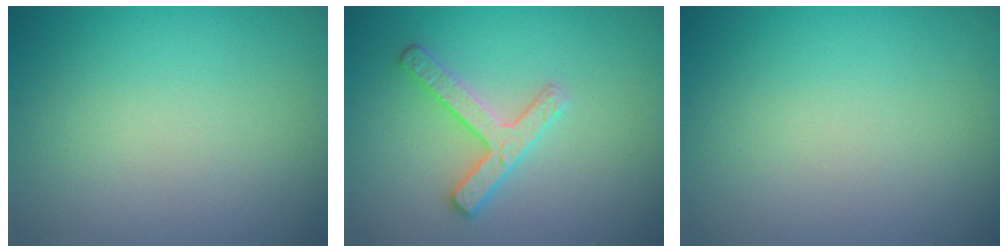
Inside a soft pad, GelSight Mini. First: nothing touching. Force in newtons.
{"total": 2.7, "press": 2.7, "slide": 0.3}
{"total": 0.0}